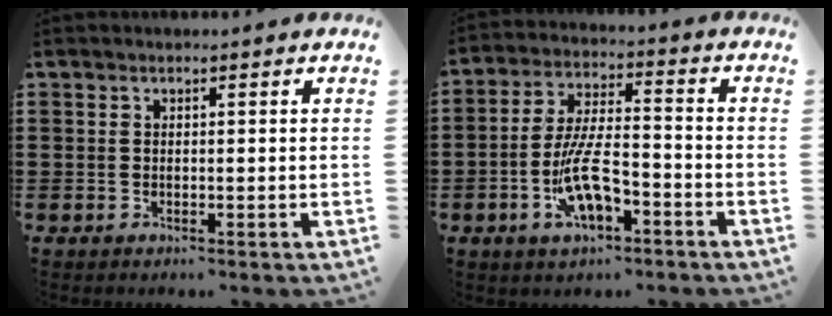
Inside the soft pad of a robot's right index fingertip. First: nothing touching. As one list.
[{"total": 9.5, "force": [-3.8, 3.7, 7.9], "torque": [-0.171, 0.001, -0.072]}]